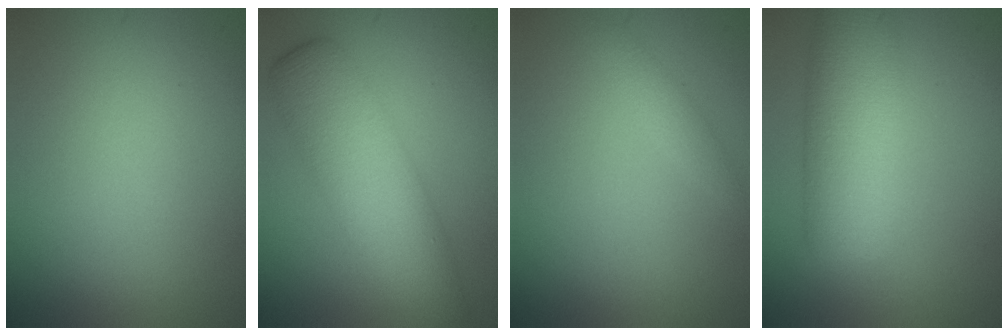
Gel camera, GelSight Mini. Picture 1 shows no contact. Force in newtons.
{"total": 7.4, "press": 7.4, "slide": 0.3}
{"total": 1.1, "press": 1.1, "slide": 0.1}
{"total": 7.9, "press": 7.9, "slide": 0.3}